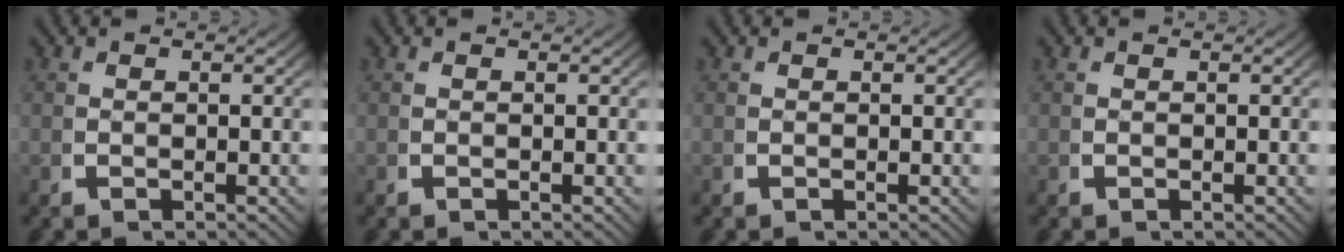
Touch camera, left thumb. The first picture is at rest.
{"total": 0.0}
{"total": 0.0}
{"total": 0.0}